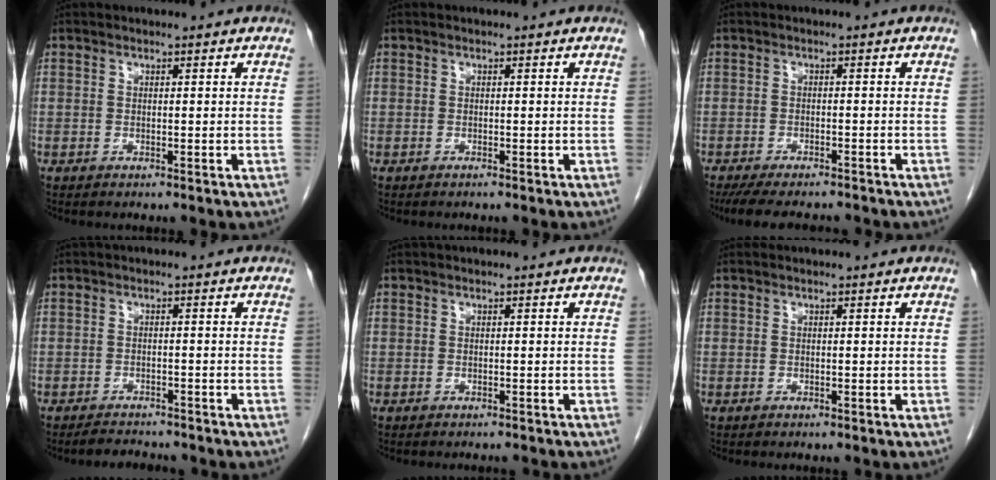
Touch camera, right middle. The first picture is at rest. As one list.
[{"total": 0.0}, {"total": 9.9, "force": [-8.7, 2.0, 4.2], "torque": [-0.066, -0.013, -0.124]}, {"total": 3.0, "force": [-2.8, 0.8, 0.5], "torque": [-0.016, -0.008, -0.044]}, {"total": 2.2, "force": [-2.0, 0.3, 0.7], "torque": [-0.010, -0.002, -0.022]}, {"total": 0.0}]